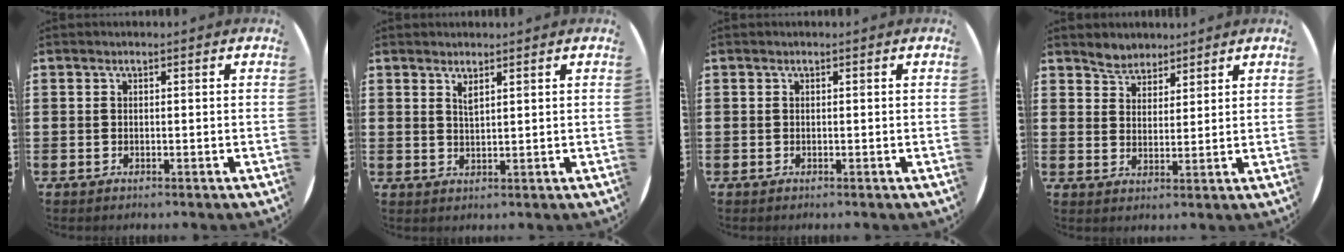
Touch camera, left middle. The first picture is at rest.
{"total": 1.6, "force": [1.4, 0.1, 0.7], "torque": [-0.015, 0.002, 0.025]}
{"total": 0.0}
{"total": 3.3, "force": [3.1, 1.1, -0.4], "torque": [-0.002, -0.005, 0.060]}